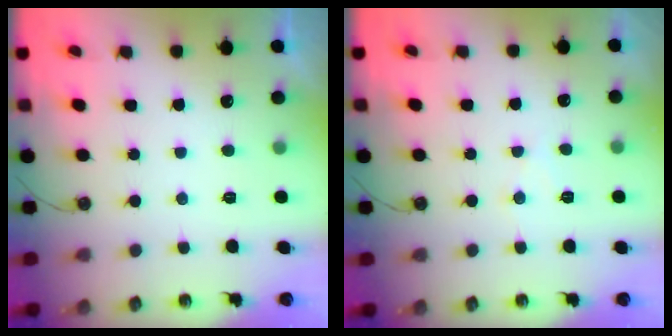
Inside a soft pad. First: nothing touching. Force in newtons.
{"total": 6.3, "press": 6.3, "slide": 0.8}